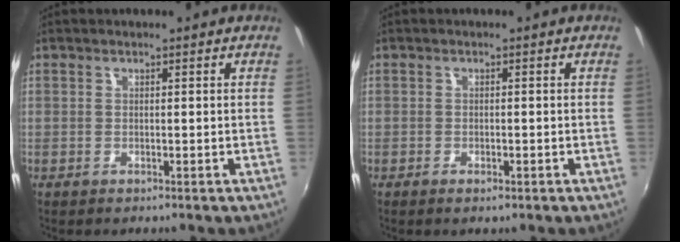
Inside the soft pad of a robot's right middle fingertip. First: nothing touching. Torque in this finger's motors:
{"motor_torque": [-0.76, -0.12, 0.03, -0.01]}